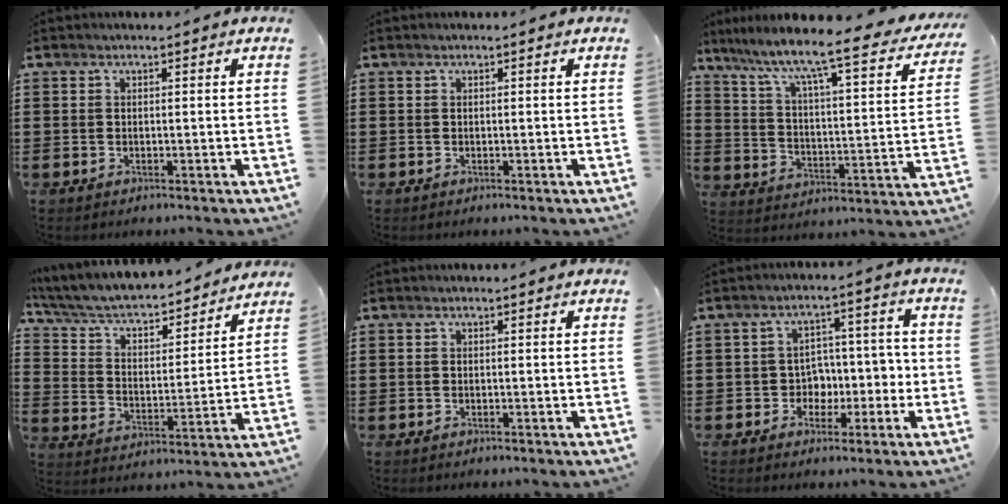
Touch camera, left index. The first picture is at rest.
{"total": 0.0}
{"total": 8.1, "force": [6.4, 0.1, 5.0], "torque": [-0.115, -0.059, 0.093]}
{"total": 4.8, "force": [4.0, 1.4, 2.1], "torque": [-0.061, -0.036, 0.061]}
{"total": 0.0}
{"total": 4.9, "force": [-1.0, 4.5, 1.6], "torque": [-0.034, 0.002, -0.024]}